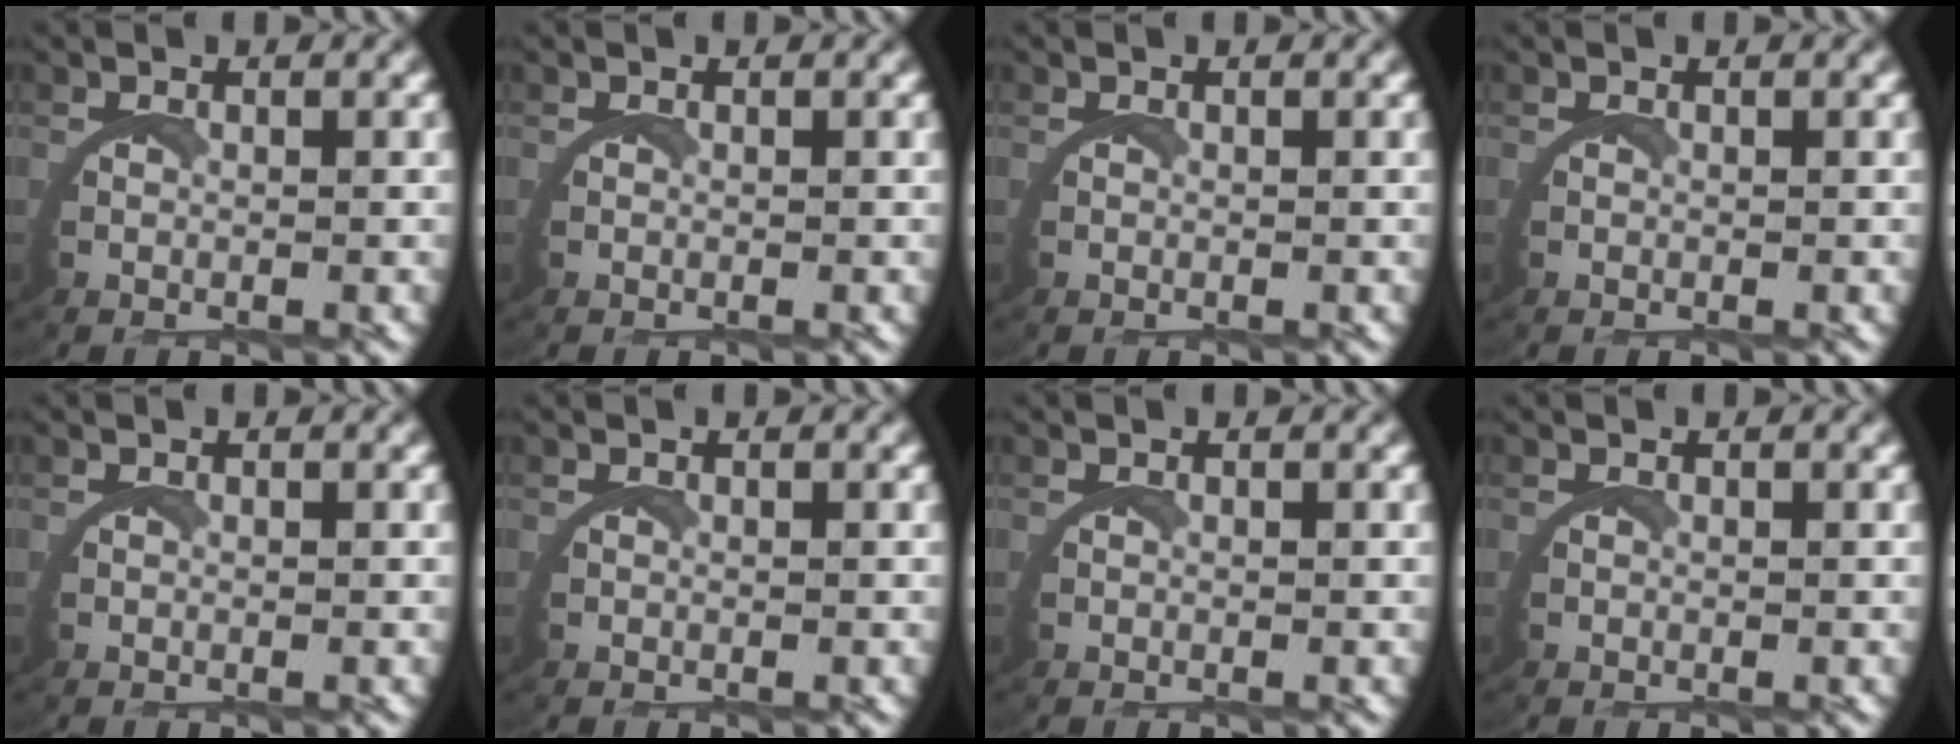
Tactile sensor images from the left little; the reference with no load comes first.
{"total": 0.0}
{"total": 0.0}
{"total": 0.0}
{"total": 0.0}
{"total": 0.0}
{"total": 0.0}
{"total": 0.0}